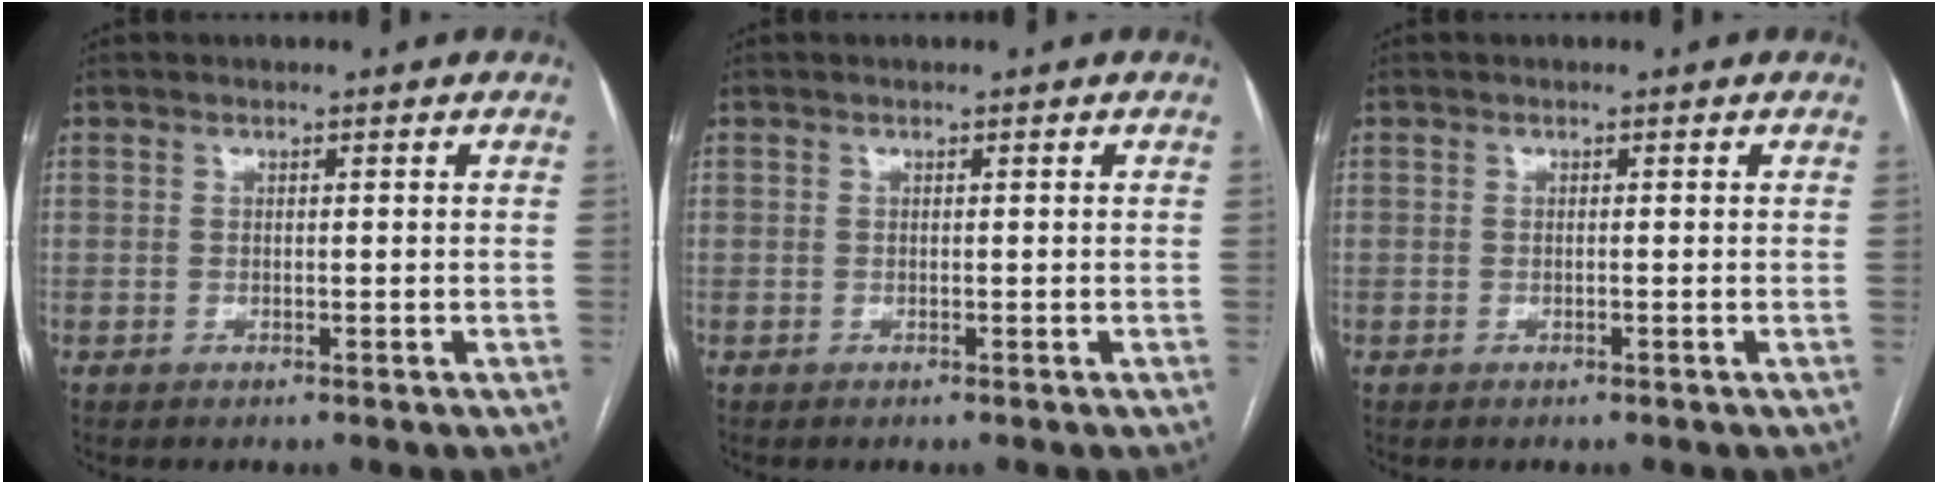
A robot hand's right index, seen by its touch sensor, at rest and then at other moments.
{"total": 0.0}
{"total": 0.0}